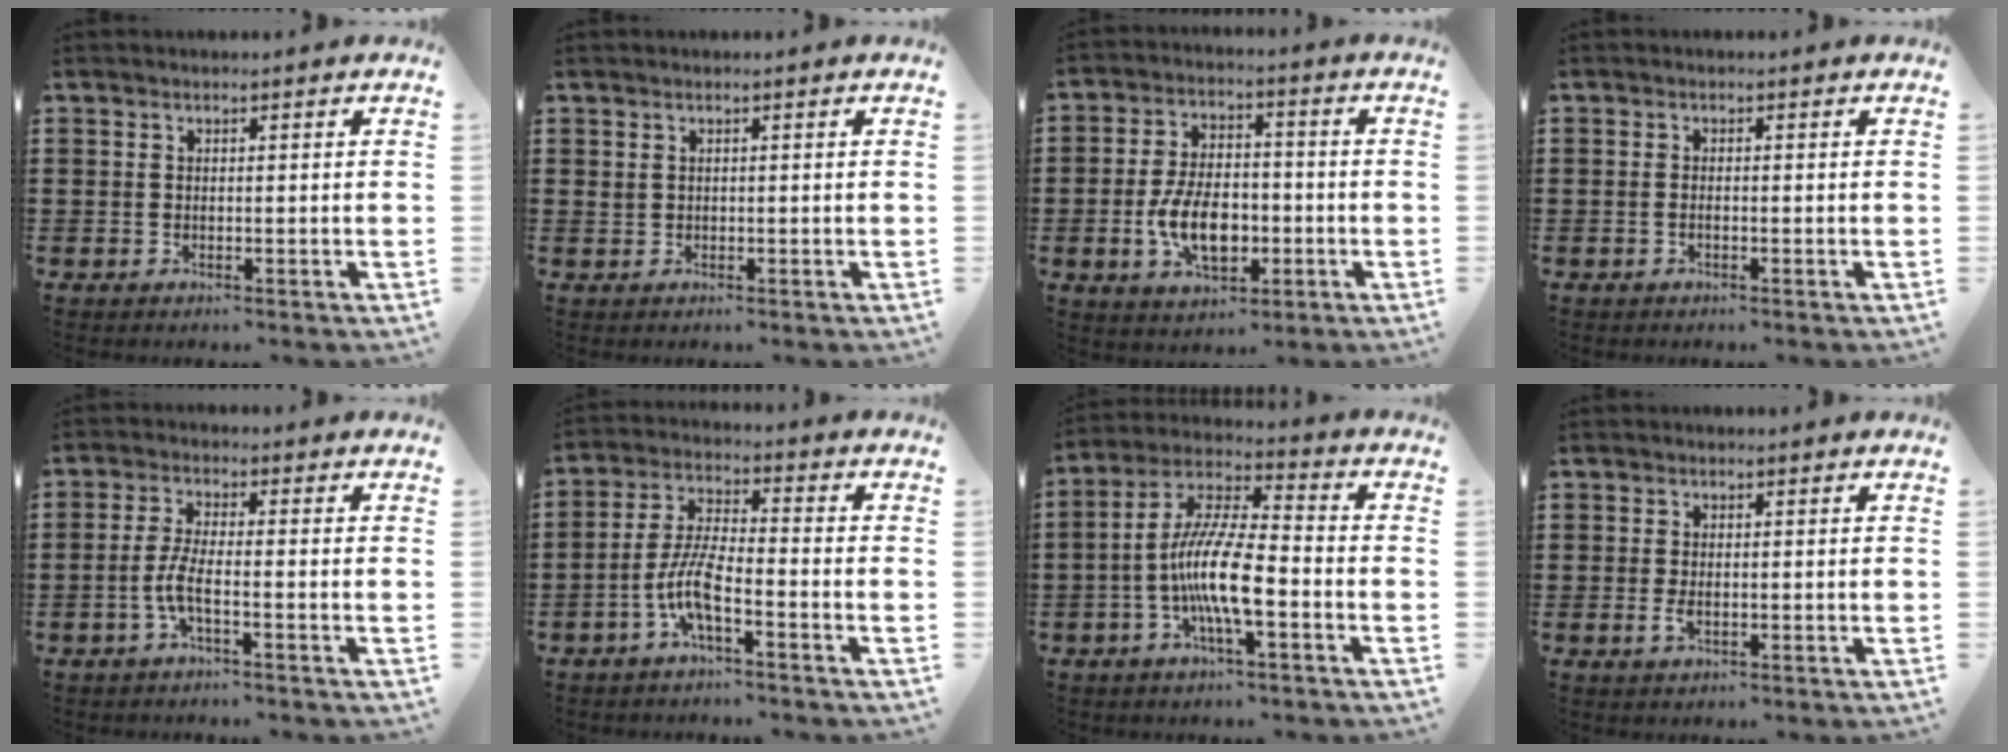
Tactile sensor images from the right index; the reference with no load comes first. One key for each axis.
{"total": 0.8, "fx": 0.5, "fy": 0.6, "fz": 0.2, "tx": -0.006, "ty": 0.005, "tz": 0.010}
{"total": 8.9, "fx": -2.2, "fy": 5.1, "fz": 6.9, "tx": -0.132, "ty": -0.002, "tz": -0.044}
{"total": 0.6, "fx": -0.4, "fy": 0.1, "fz": 0.5, "tx": -0.010, "ty": -0.004, "tz": -0.006}
{"total": 4.5, "fx": -1.8, "fy": 0.7, "fz": 4.0, "tx": -0.099, "ty": -0.009, "tz": -0.043}
{"total": 7.3, "fx": -3.5, "fy": 1.4, "fz": 6.2, "tx": -0.151, "ty": -0.011, "tz": -0.074}
{"total": 10.9, "fx": -3.1, "fy": 2.4, "fz": 10.1, "tx": -0.218, "ty": -0.011, "tz": -0.063}
{"total": 1.7, "fx": -0.3, "fy": 0.8, "fz": 1.5, "tx": -0.038, "ty": -0.005, "tz": -0.007}